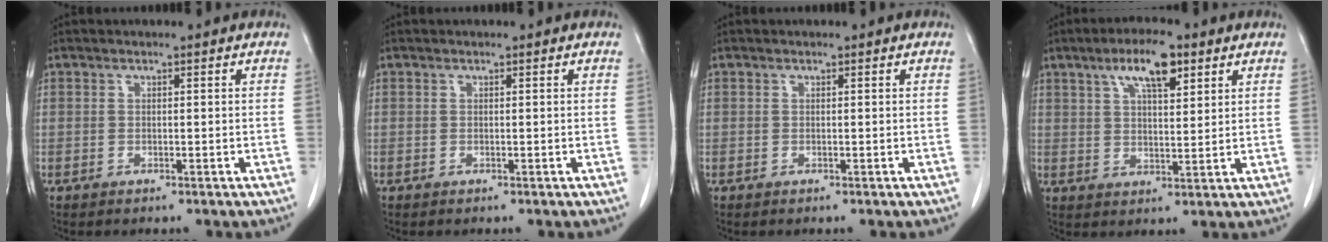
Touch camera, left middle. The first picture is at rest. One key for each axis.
{"total": 0.0}
{"total": 0.0}
{"total": 7.9, "fx": 4.5, "fy": 2.2, "fz": 6.2, "tx": -0.112, "ty": 0.011, "tz": 0.076}